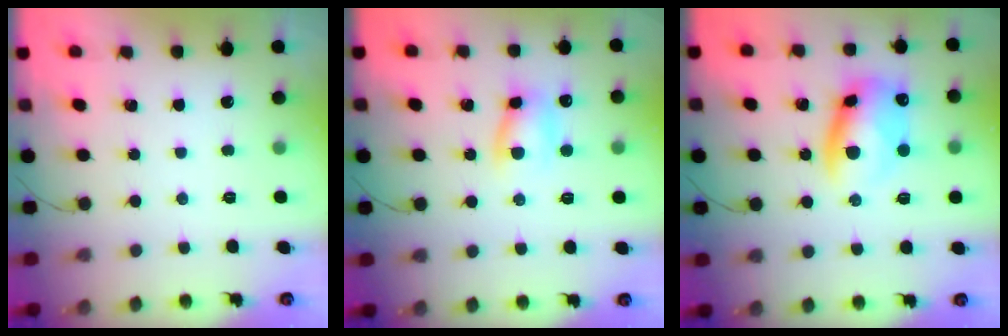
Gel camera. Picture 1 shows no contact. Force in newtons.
{"total": 7.4, "press": 7.4, "slide": 1.0}
{"total": 10.9, "press": 10.7, "slide": 1.9}